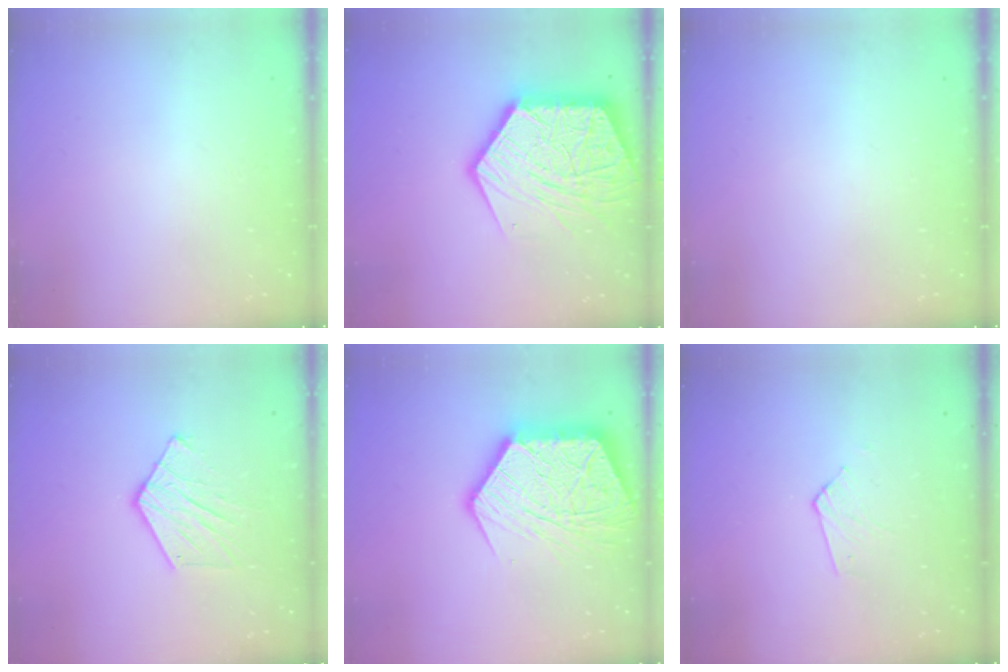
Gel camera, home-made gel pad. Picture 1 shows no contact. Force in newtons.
{"total": 23.6, "press": 23.5, "slide": 2.3}
{"total": 0.0}
{"total": 10.2, "press": 10.2, "slide": 0.8}
{"total": 22.9, "press": 22.8, "slide": 2.3}
{"total": 2.6, "press": 2.6, "slide": 0.2}